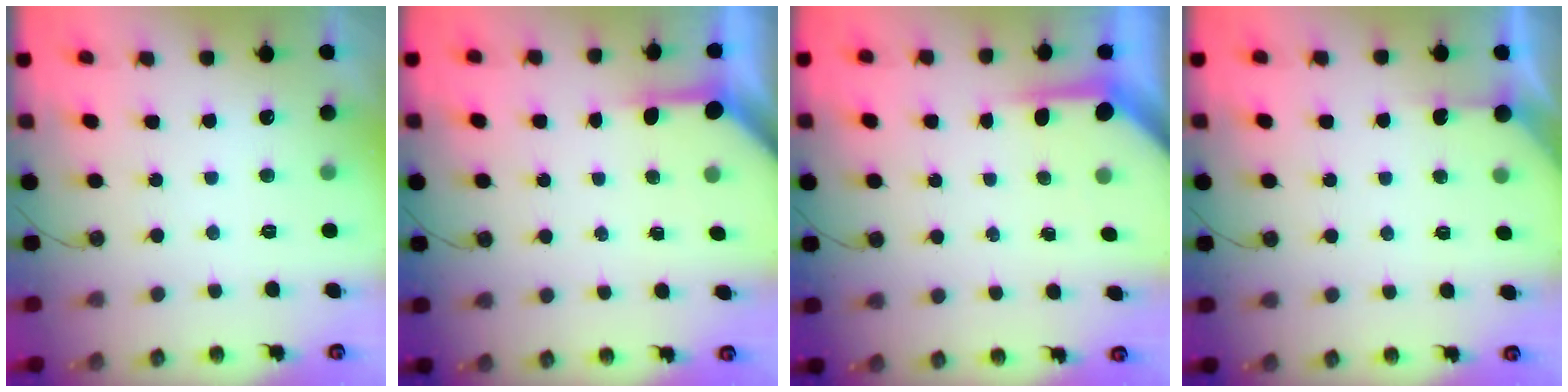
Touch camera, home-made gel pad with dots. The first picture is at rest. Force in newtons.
{"total": 3.4, "press": 3.4, "slide": 0.4}
{"total": 5.2, "press": 5.1, "slide": 0.2}
{"total": 2.0, "press": 1.9, "slide": 0.2}